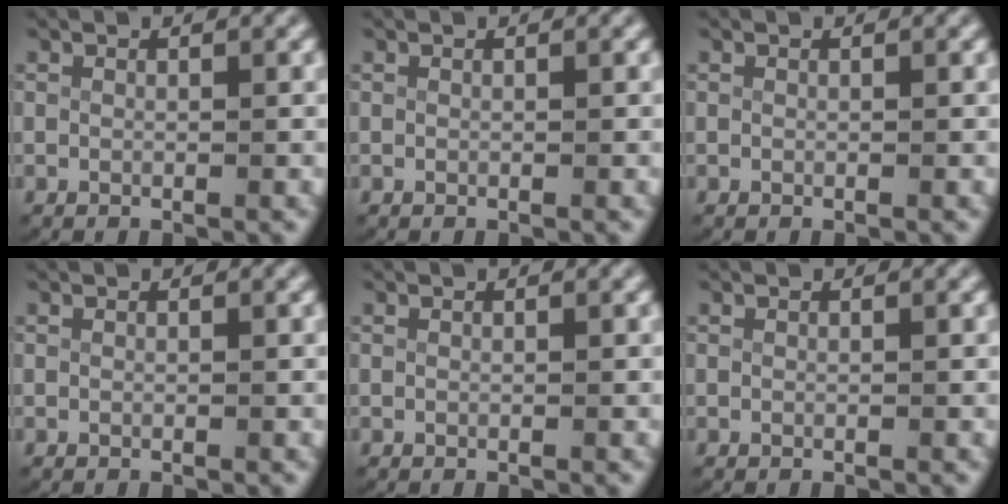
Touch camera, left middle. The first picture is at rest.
{"total": 0.0}
{"total": 0.0}
{"total": 0.0}
{"total": 0.0}
{"total": 0.0}